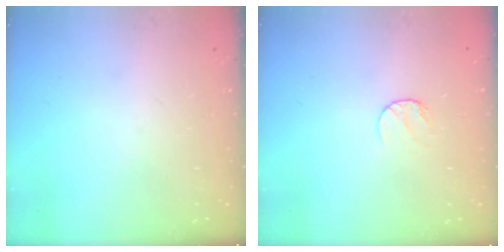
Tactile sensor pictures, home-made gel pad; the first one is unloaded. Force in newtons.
{"total": 5.9, "press": 5.8, "slide": 0.6}